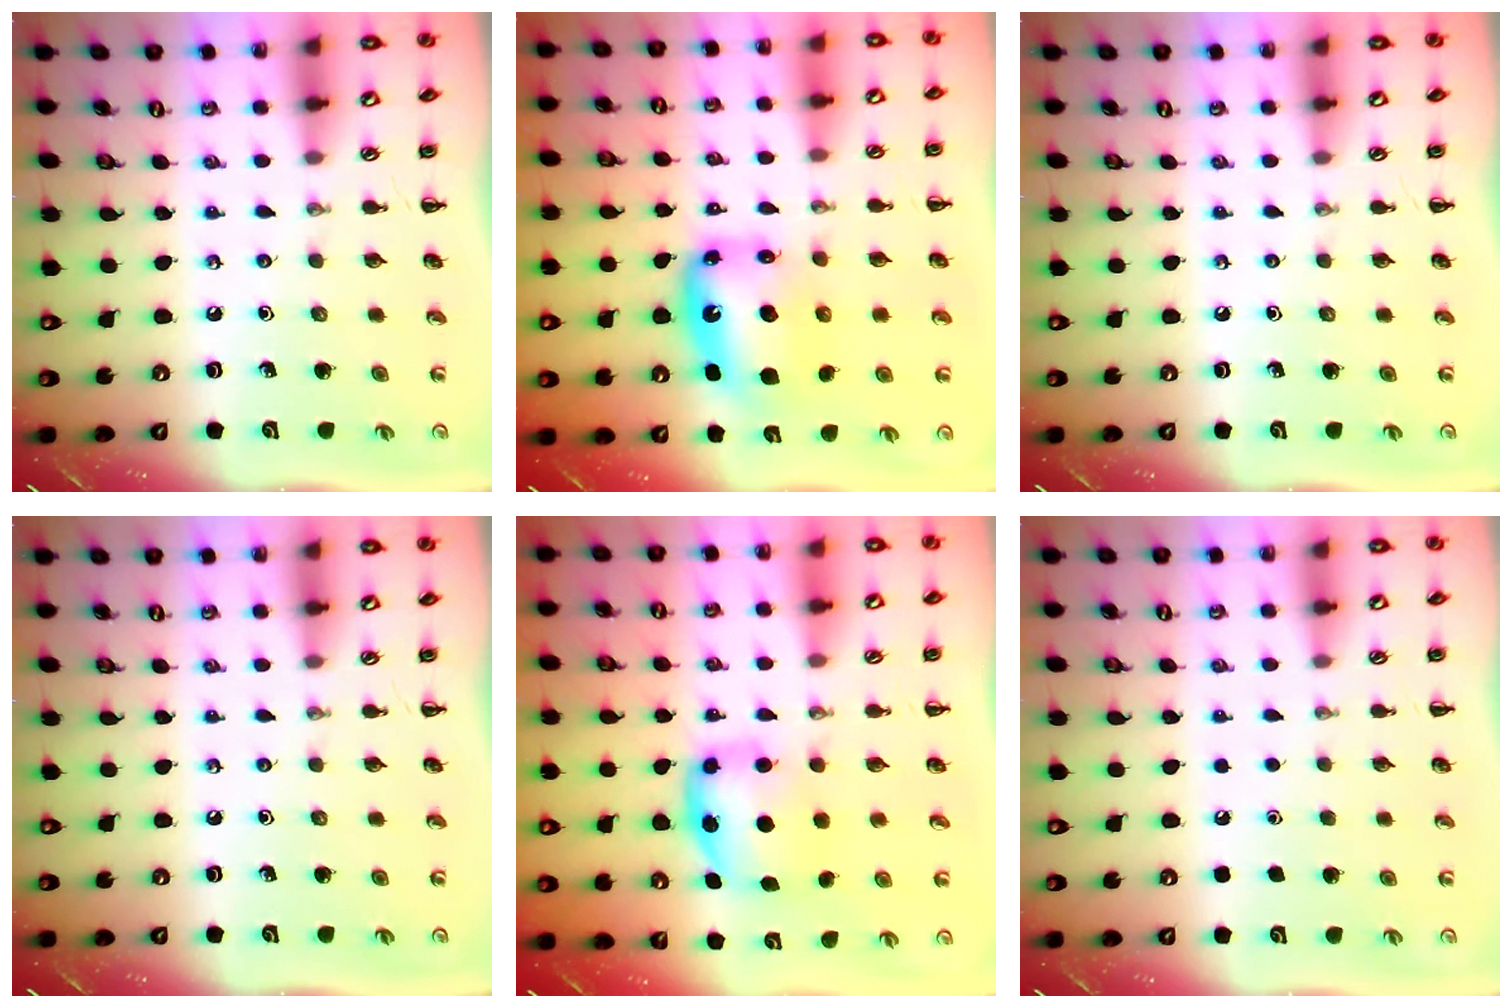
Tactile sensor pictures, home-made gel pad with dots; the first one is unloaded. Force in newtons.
{"total": 10.2, "press": 9.8, "slide": 2.9}
{"total": 0.0}
{"total": 0.0}
{"total": 6.6, "press": 6.6, "slide": 0.4}
{"total": 1.7, "press": 1.7, "slide": 0.1}